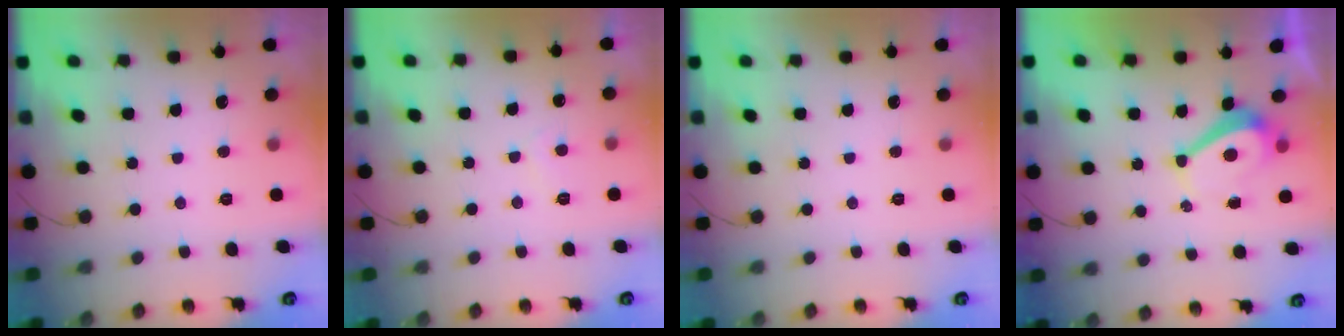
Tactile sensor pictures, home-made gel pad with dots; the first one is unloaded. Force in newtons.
{"total": 1.2, "press": 1.2, "slide": 0.3}
{"total": 0.0}
{"total": 4.0, "press": 4.0, "slide": 0.6}